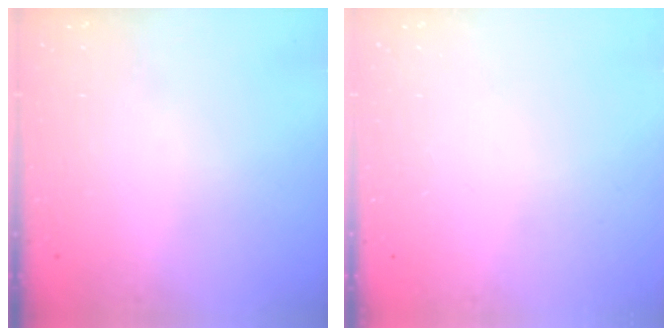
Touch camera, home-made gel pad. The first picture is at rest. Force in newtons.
{"total": 0.0}